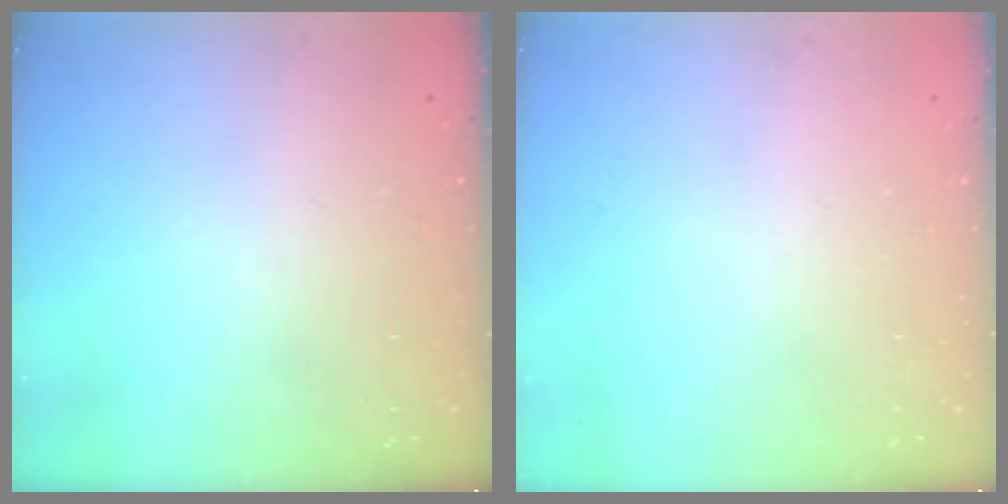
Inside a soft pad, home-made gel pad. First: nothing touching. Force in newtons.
{"total": 0.0}